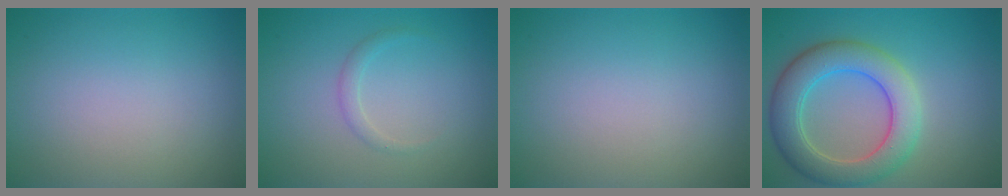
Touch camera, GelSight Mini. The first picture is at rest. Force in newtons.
{"total": 1.0, "press": 1.0, "slide": 0.1}
{"total": 0.0}
{"total": 6.4, "press": 6.4, "slide": 0.4}